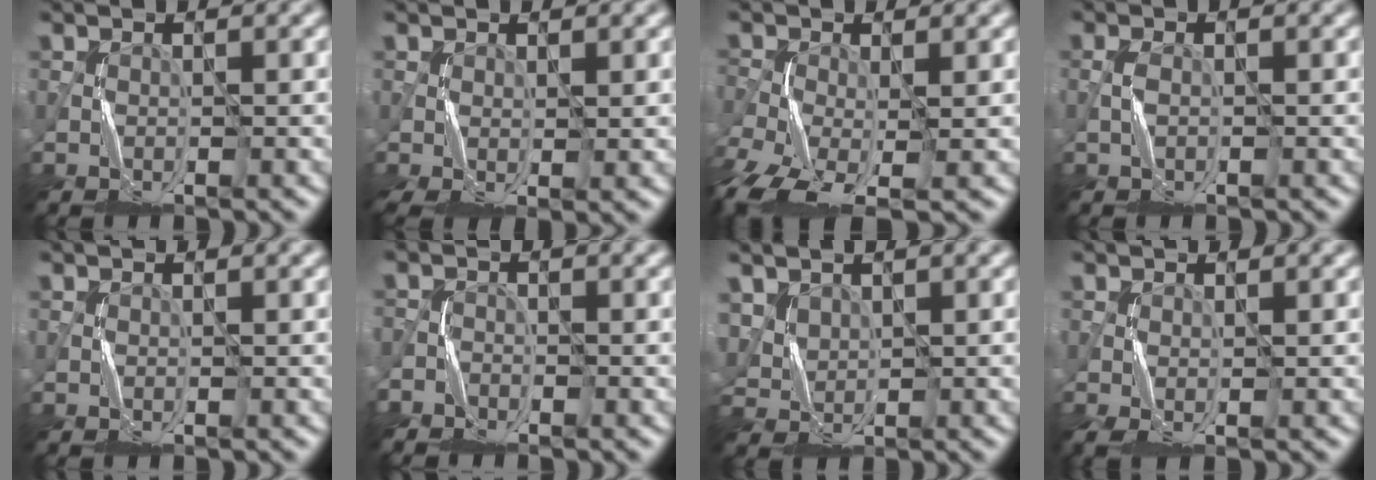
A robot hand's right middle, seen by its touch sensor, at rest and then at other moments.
{"total": 2.8, "force": [0.1, 1.3, 2.5], "torque": [-0.060, -0.001, 0.002]}
{"total": 7.7, "force": [-4.4, 3.5, 5.3], "torque": [-0.124, -0.025, -0.090]}
{"total": 0.8, "force": [-0.3, 0.3, 0.7], "torque": [-0.014, 0.005, -0.006]}
{"total": 0.0}
{"total": 2.3, "force": [-2.0, 1.1, -0.2], "torque": [0.008, 0.006, -0.038]}
{"total": 2.3, "force": [1.5, 1.6, 0.7], "torque": [-0.026, 0.000, 0.038]}
{"total": 2.1, "force": [-0.5, 0.8, 1.9], "torque": [-0.049, -0.001, -0.010]}